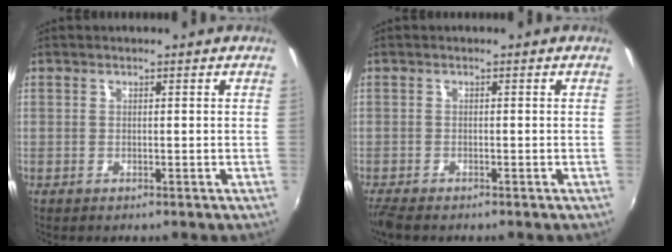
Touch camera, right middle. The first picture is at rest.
{"total": 3.2, "force": [-2.7, 0.6, 1.6], "torque": [-0.039, -0.018, -0.054]}